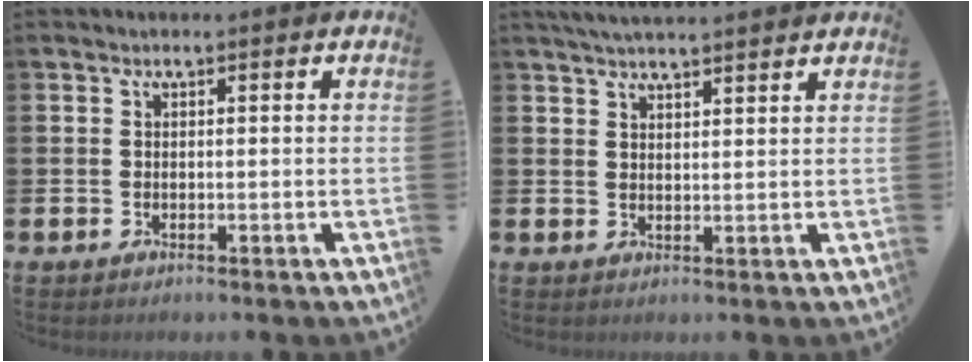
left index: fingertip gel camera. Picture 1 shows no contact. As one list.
[{"total": 3.6, "force": [3.5, -0.2, 0.8], "torque": [-0.017, -0.010, 0.063]}]